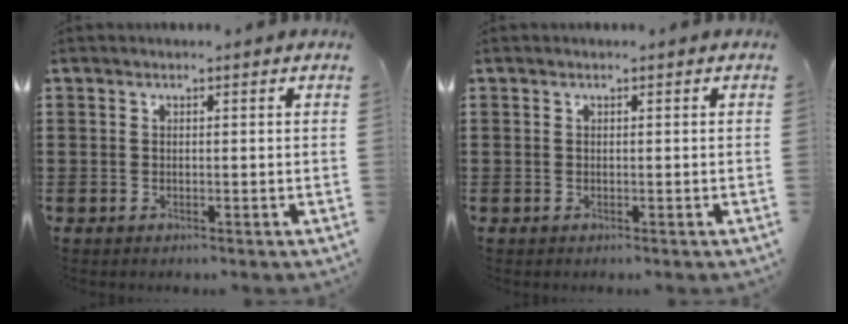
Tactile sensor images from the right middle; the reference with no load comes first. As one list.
[{"total": 0.0}]